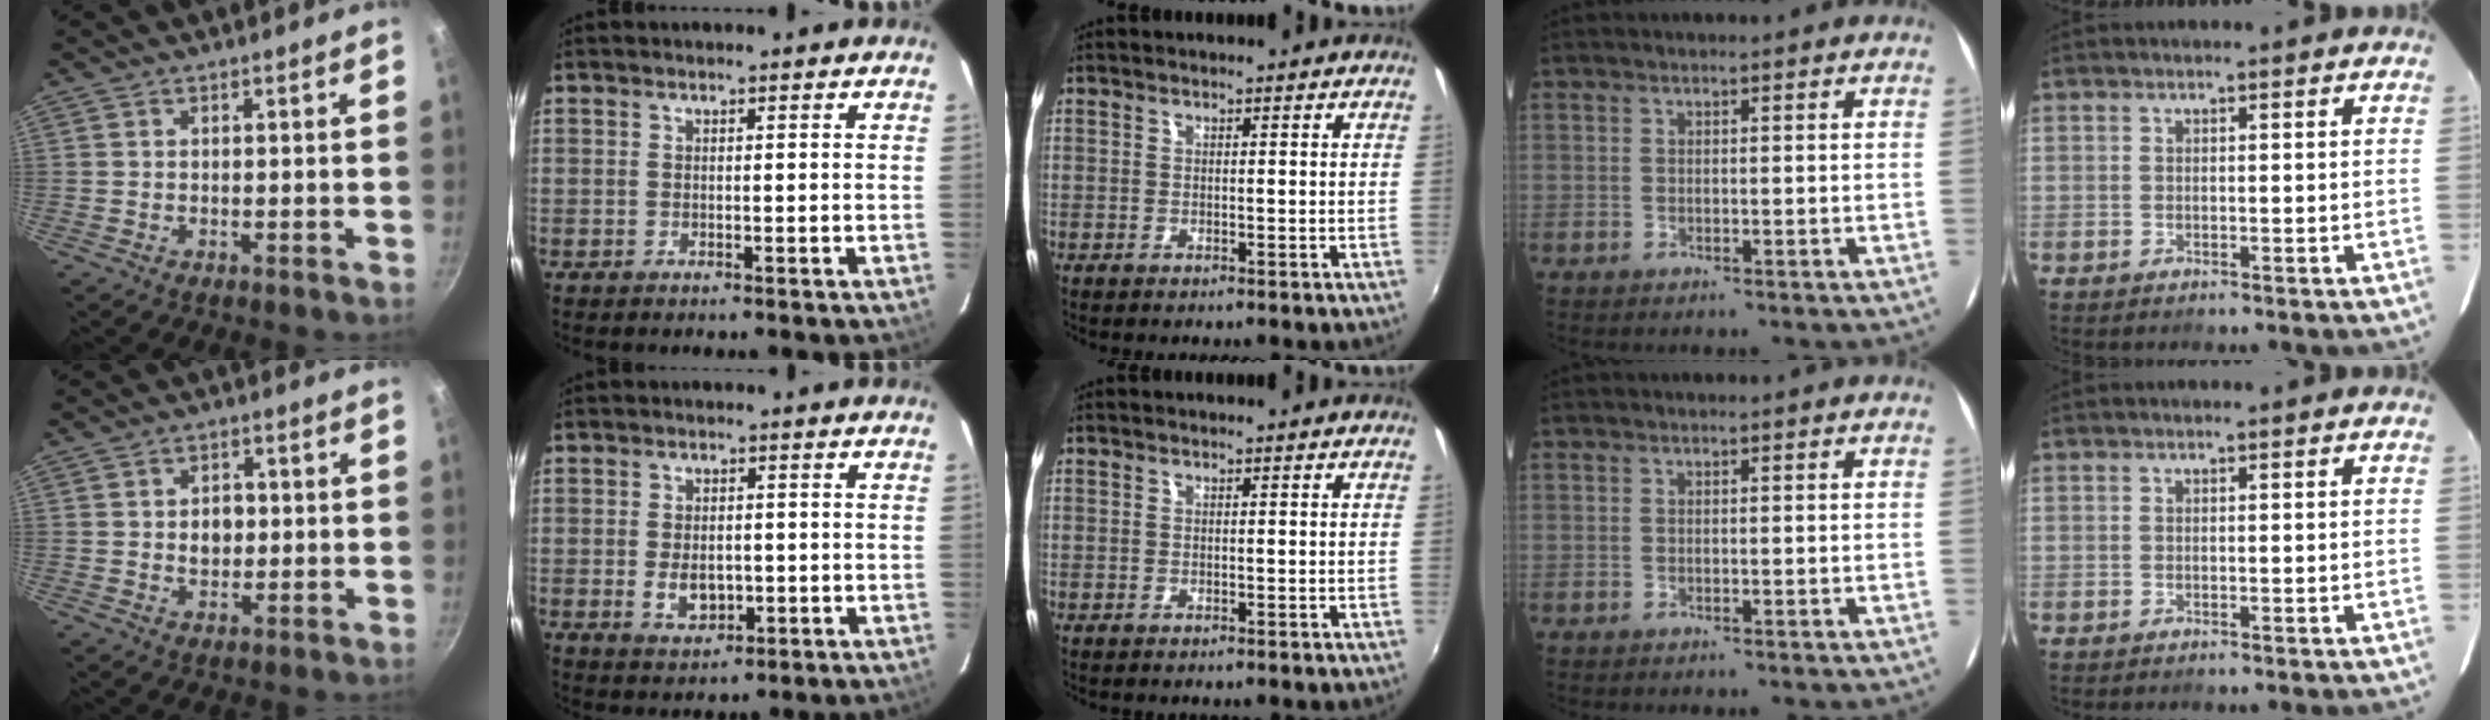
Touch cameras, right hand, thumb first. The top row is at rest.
{"thumb": {"total": 4.3, "force": [0.2, 3.3, 2.7], "torque": [-0.025, -0.001, 0.003]}, "index": {"total": 5.5, "force": [-1.1, 3.6, 4.0], "torque": [-0.077, -0.007, -0.011]}}